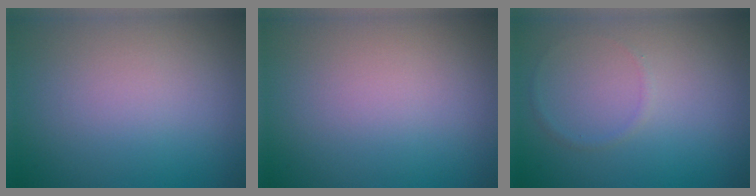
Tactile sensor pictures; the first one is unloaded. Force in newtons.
{"total": 0.0}
{"total": 0.6, "press": 0.6, "slide": 0.1}